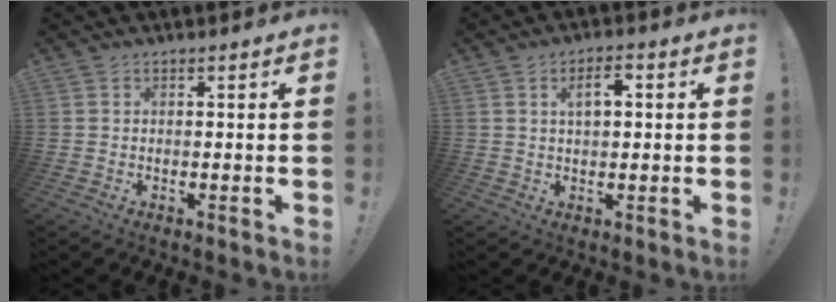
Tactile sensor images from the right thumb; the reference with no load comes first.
{"total": 4.8, "force": [1.1, 2.3, 4.0], "torque": [-0.052, 0.001, 0.010]}